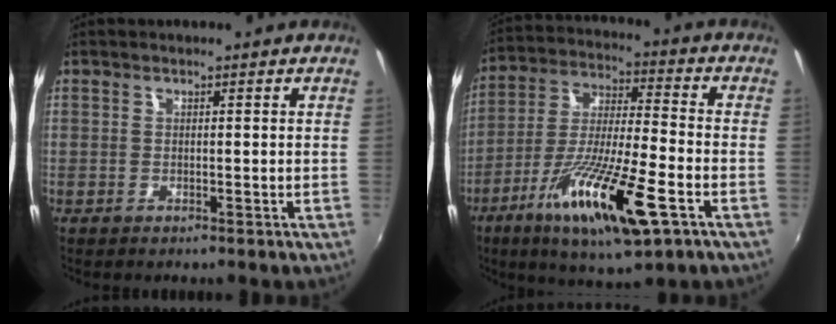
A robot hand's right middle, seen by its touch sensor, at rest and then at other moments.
{"total": 18.1, "force": [-8.6, 2.8, 15.7], "torque": [-0.299, -0.039, -0.156]}